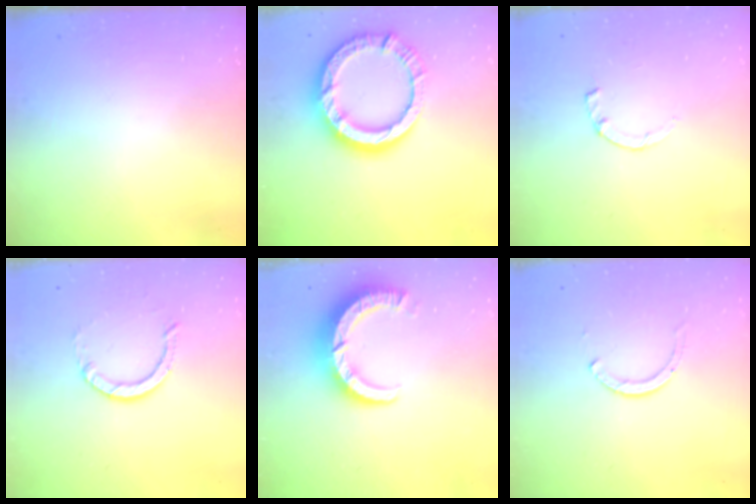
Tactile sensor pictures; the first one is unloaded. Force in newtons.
{"total": 15.9, "press": 15.8, "slide": 1.6}
{"total": 1.0, "press": 0.9, "slide": 0.2}
{"total": 2.9, "press": 2.9, "slide": 0.2}
{"total": 9.0, "press": 9.0, "slide": 1.0}
{"total": 2.0, "press": 1.9, "slide": 0.3}